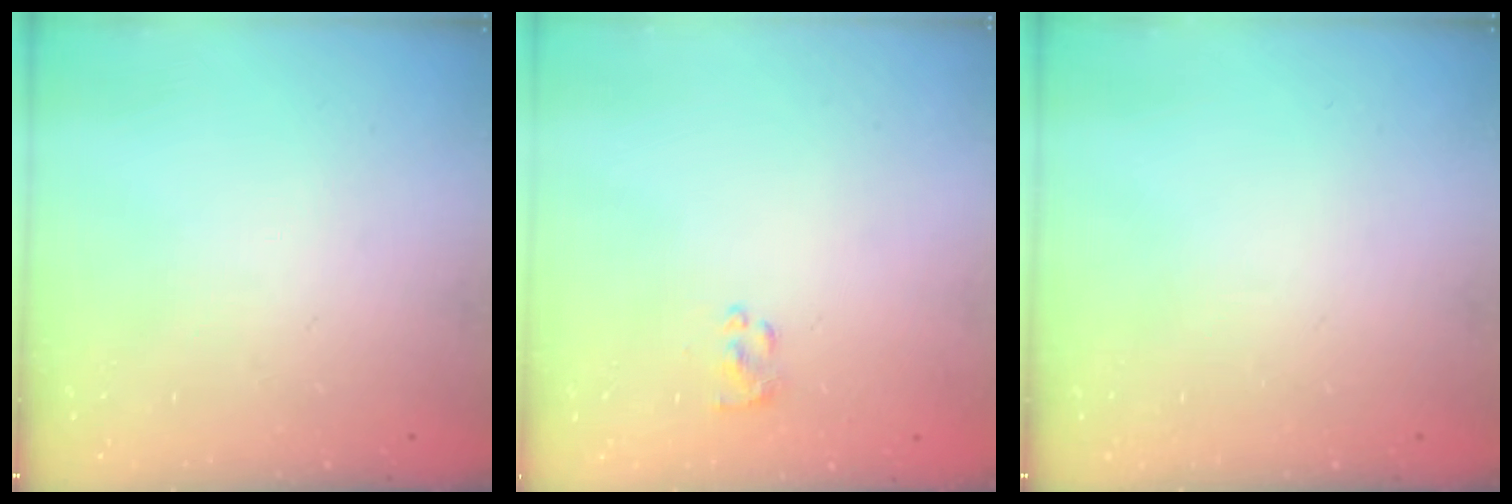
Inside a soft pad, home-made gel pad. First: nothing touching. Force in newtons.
{"total": 1.4, "press": 1.3, "slide": 0.6}
{"total": 0.0}